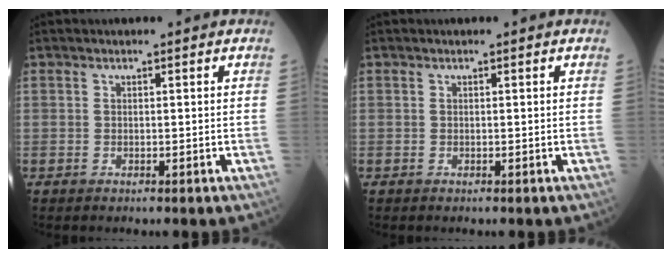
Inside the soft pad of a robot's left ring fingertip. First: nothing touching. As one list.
[{"total": 0.0}]